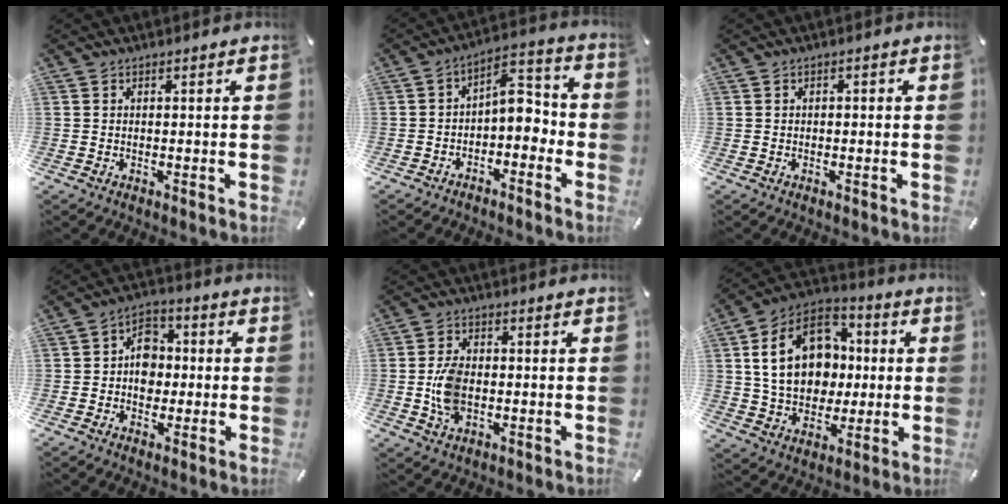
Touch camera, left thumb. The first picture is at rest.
{"total": 7.4, "force": [-0.9, 4.8, 5.6], "torque": [-0.071, -0.002, -0.022]}
{"total": 0.6, "force": [-0.2, 0.5, 0.3], "torque": [-0.005, 0.003, -0.005]}
{"total": 7.2, "force": [-0.7, 6.1, 3.8], "torque": [-0.059, 0.018, -0.012]}
{"total": 6.8, "force": [-0.9, 4.5, 5.1], "torque": [-0.114, 0.001, -0.017]}
{"total": 19.8, "force": [2.2, 15.3, 12.3], "torque": [-0.229, 0.015, 0.046]}